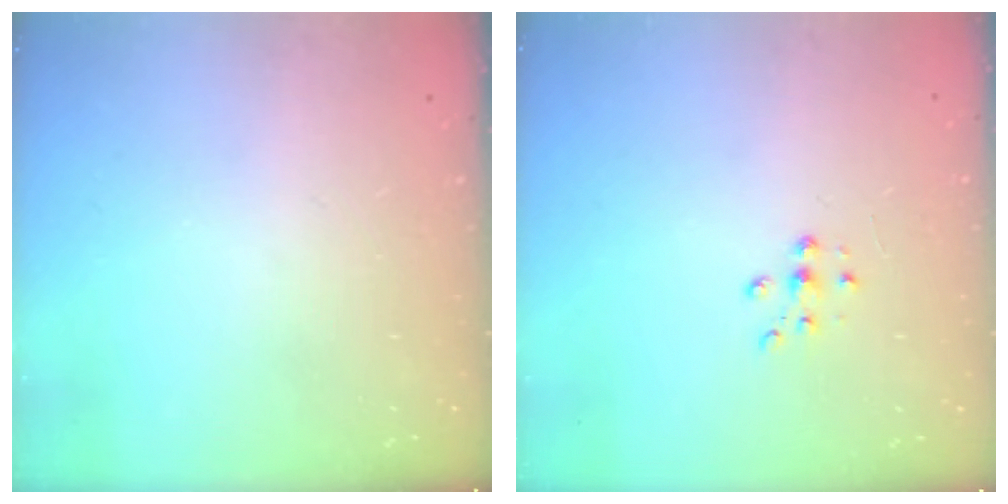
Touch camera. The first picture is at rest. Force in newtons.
{"total": 7.0, "press": 7.0, "slide": 0.9}